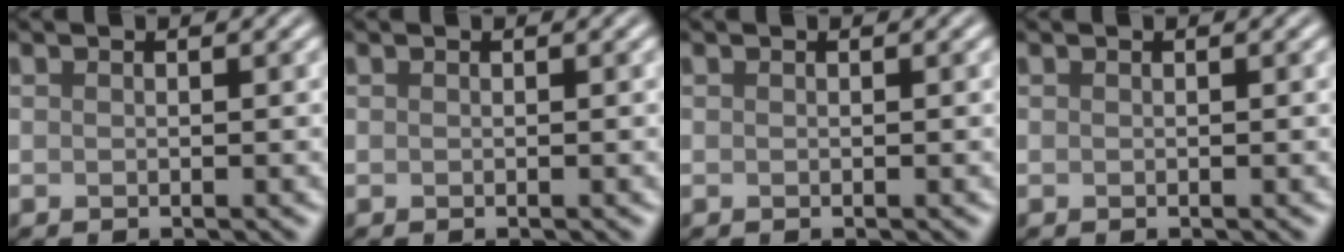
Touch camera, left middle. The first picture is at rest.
{"total": 0.0}
{"total": 0.0}
{"total": 0.0}